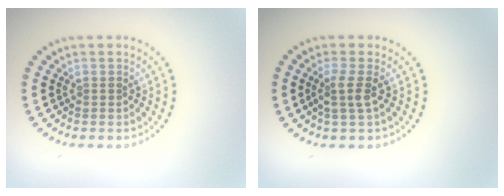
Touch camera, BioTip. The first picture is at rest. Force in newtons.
{"total": 1.9, "press": 1.4, "slide": 1.2}